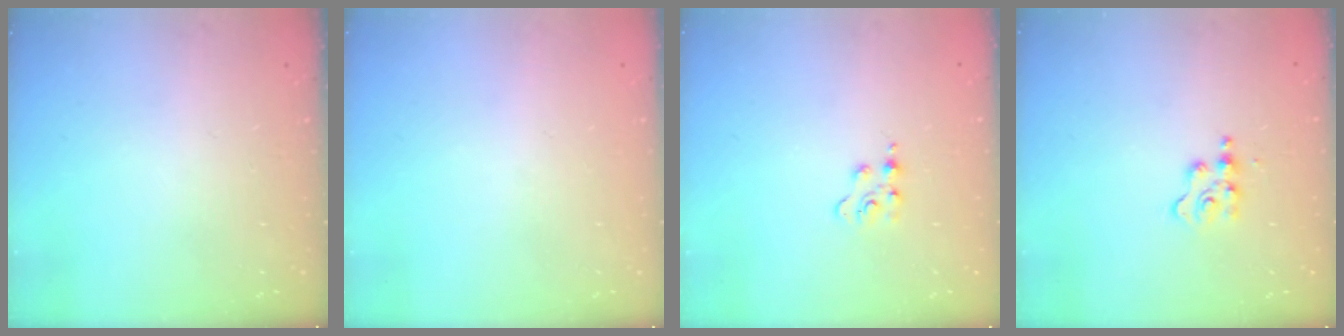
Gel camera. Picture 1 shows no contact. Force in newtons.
{"total": 0.8, "press": 0.7, "slide": 0.3}
{"total": 3.1, "press": 3.0, "slide": 0.4}
{"total": 4.0, "press": 4.0, "slide": 0.6}